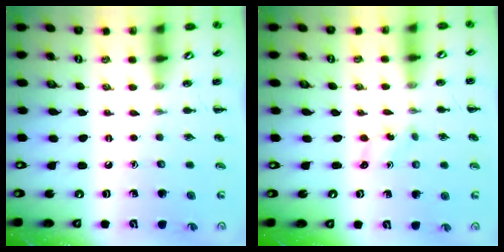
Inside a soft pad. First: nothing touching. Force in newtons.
{"total": 1.0, "press": 0.9, "slide": 0.4}